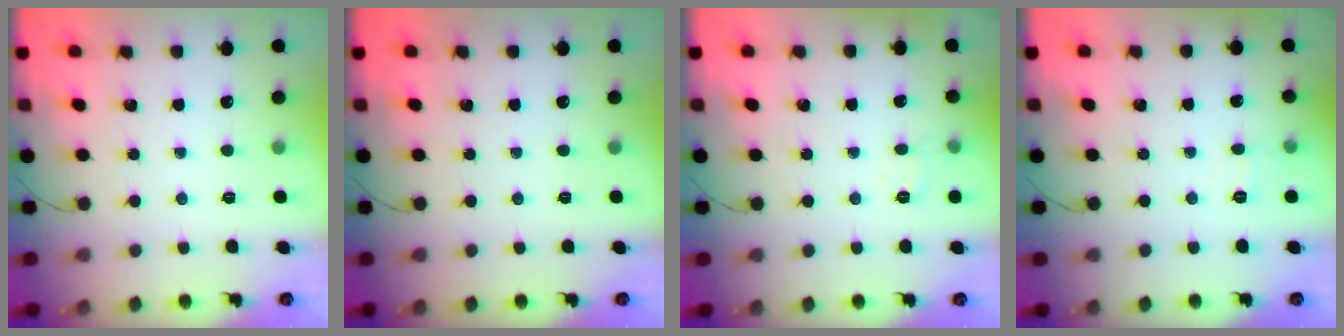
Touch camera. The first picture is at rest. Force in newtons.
{"total": 0.0}
{"total": 5.9, "press": 5.7, "slide": 1.3}
{"total": 5.3, "press": 5.1, "slide": 1.3}